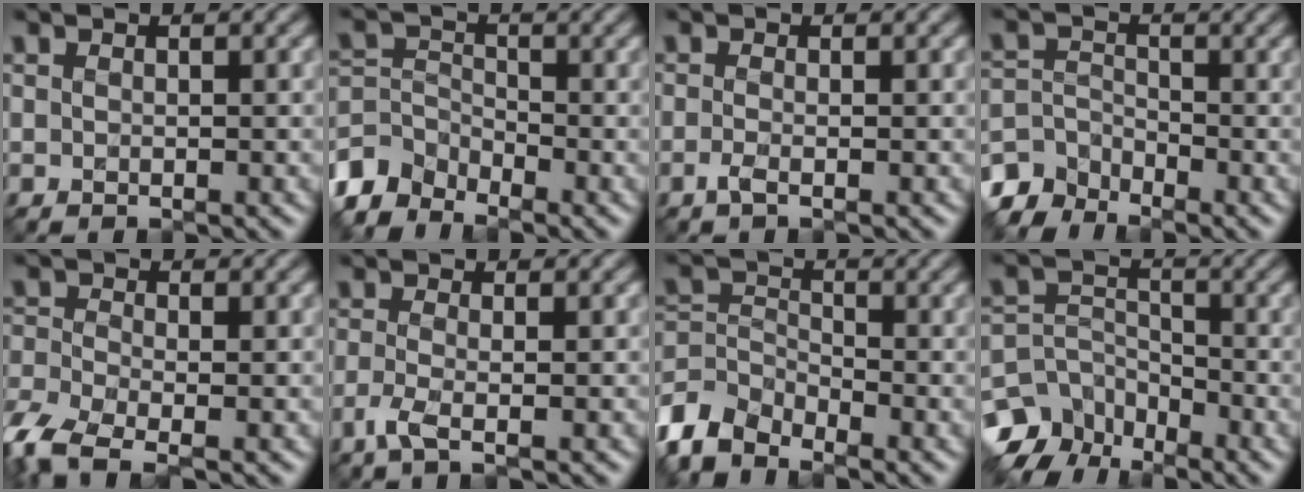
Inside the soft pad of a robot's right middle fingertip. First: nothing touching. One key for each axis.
{"total": 4.2, "fx": -3.5, "fy": 2.0, "fz": 1.1, "tx": -0.023, "ty": -0.003, "tz": -0.084}
{"total": 1.2, "fx": -0.6, "fy": 0.3, "fz": 1.0, "tx": -0.023, "ty": -0.005, "tz": -0.015}
{"total": 3.6, "fx": -3.1, "fy": 1.6, "fz": 0.7, "tx": -0.015, "ty": -0.004, "tz": -0.074}
{"total": 5.9, "fx": -3.9, "fy": 2.4, "fz": 3.7, "tx": -0.091, "ty": -0.016, "tz": -0.088}
{"total": 2.3, "fx": -1.0, "fy": 0.6, "fz": 1.9, "tx": -0.043, "ty": -0.009, "tz": -0.030}
{"total": 5.0, "fx": -4.0, "fy": 2.4, "fz": 1.9, "tx": -0.042, "ty": -0.005, "tz": -0.096}
{"total": 7.8, "fx": -5.4, "fy": 5.0, "fz": 2.7, "tx": -0.037, "ty": -0.011, "tz": -0.095}